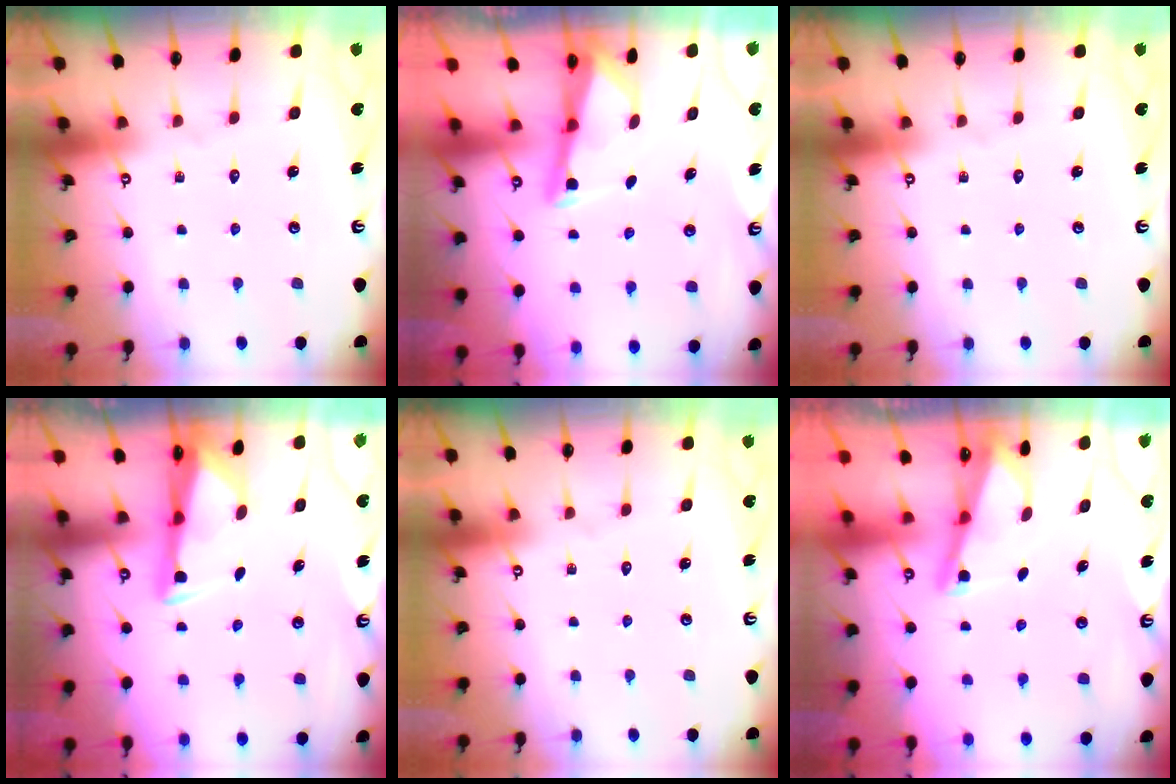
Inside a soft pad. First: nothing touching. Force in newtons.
{"total": 2.9, "press": 2.9, "slide": 0.2}
{"total": 0.0}
{"total": 3.0, "press": 2.8, "slide": 0.9}
{"total": 0.0}
{"total": 2.1, "press": 2.0, "slide": 0.3}